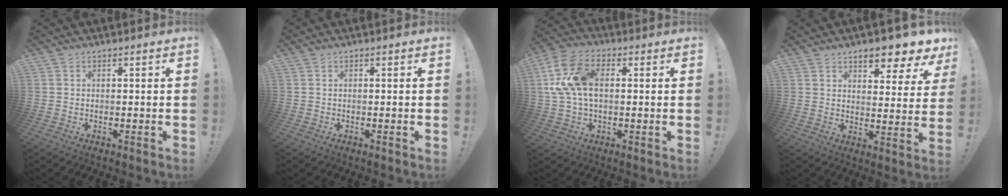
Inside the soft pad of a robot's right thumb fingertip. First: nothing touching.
{"total": 0.0}
{"total": 15.1, "force": [2.1, 9.7, 11.3], "torque": [-0.221, 0.006, 0.042]}
{"total": 7.8, "force": [6.5, 2.4, 3.8], "torque": [-0.039, -0.058, 0.111]}